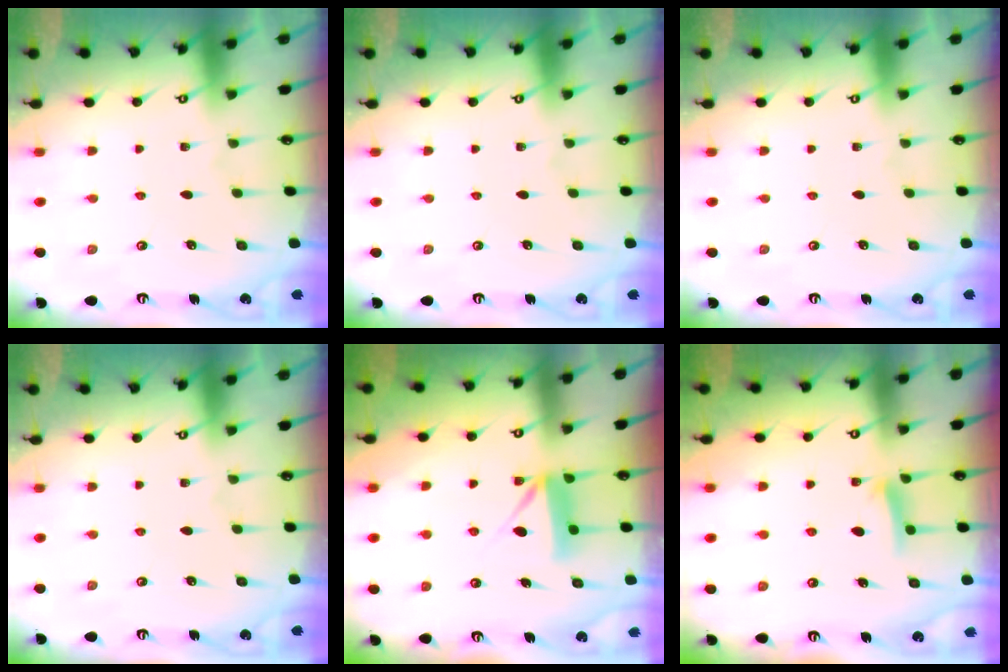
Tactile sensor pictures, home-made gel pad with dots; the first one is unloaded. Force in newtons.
{"total": 0.0}
{"total": 0.0}
{"total": 0.0}
{"total": 8.5, "press": 8.5, "slide": 0.7}
{"total": 6.8, "press": 6.7, "slide": 0.8}